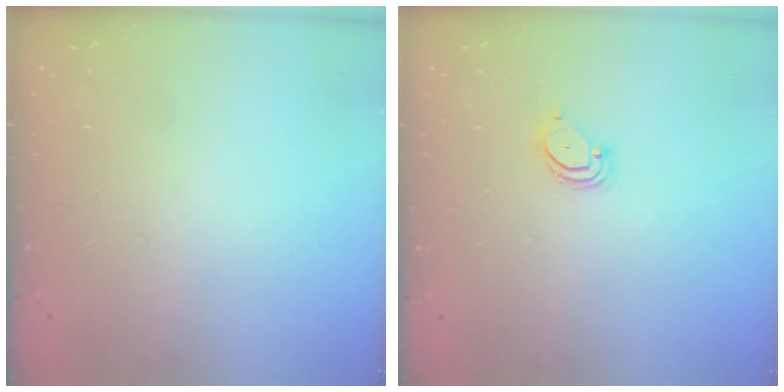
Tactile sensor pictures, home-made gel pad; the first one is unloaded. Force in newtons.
{"total": 3.6, "press": 3.5, "slide": 0.3}